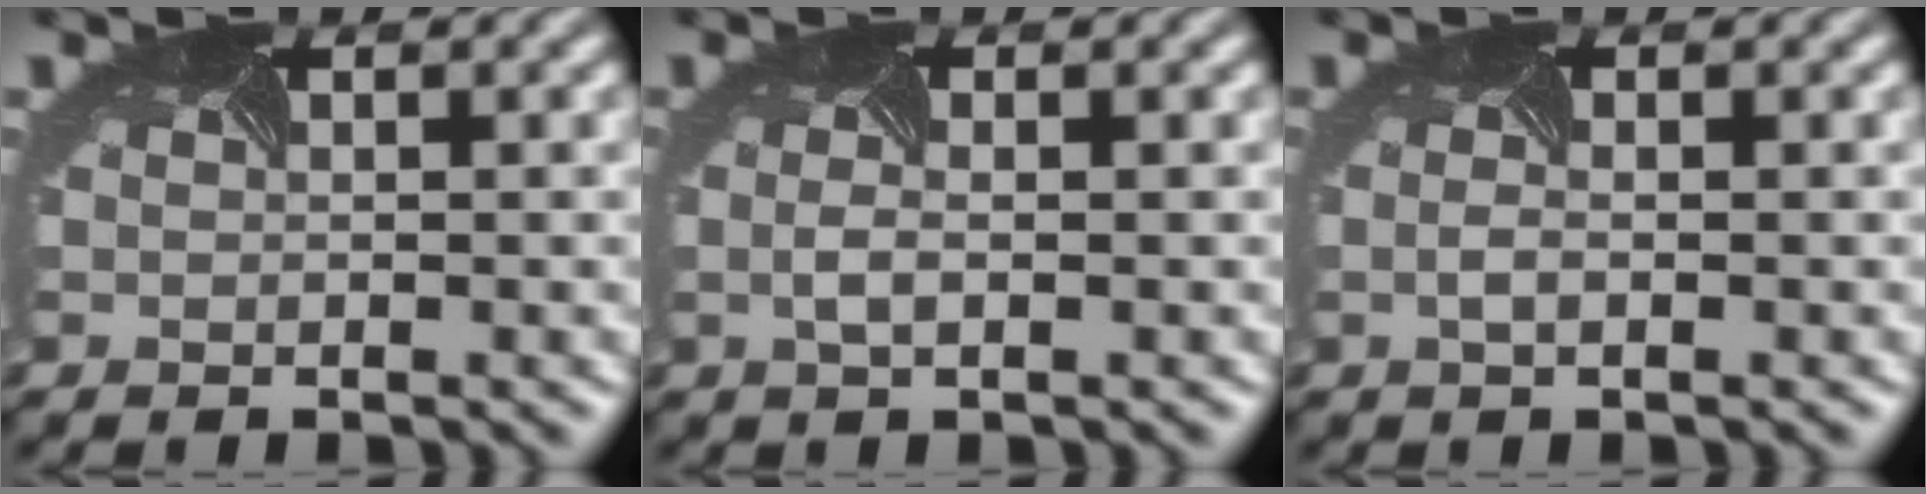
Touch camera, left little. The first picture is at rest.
{"total": 0.9, "force": [-0.4, -0.1, 0.8], "torque": [-0.030, -0.004, -0.002]}
{"total": 0.7, "force": [-0.5, -0.1, 0.5], "torque": [-0.020, -0.003, -0.005]}